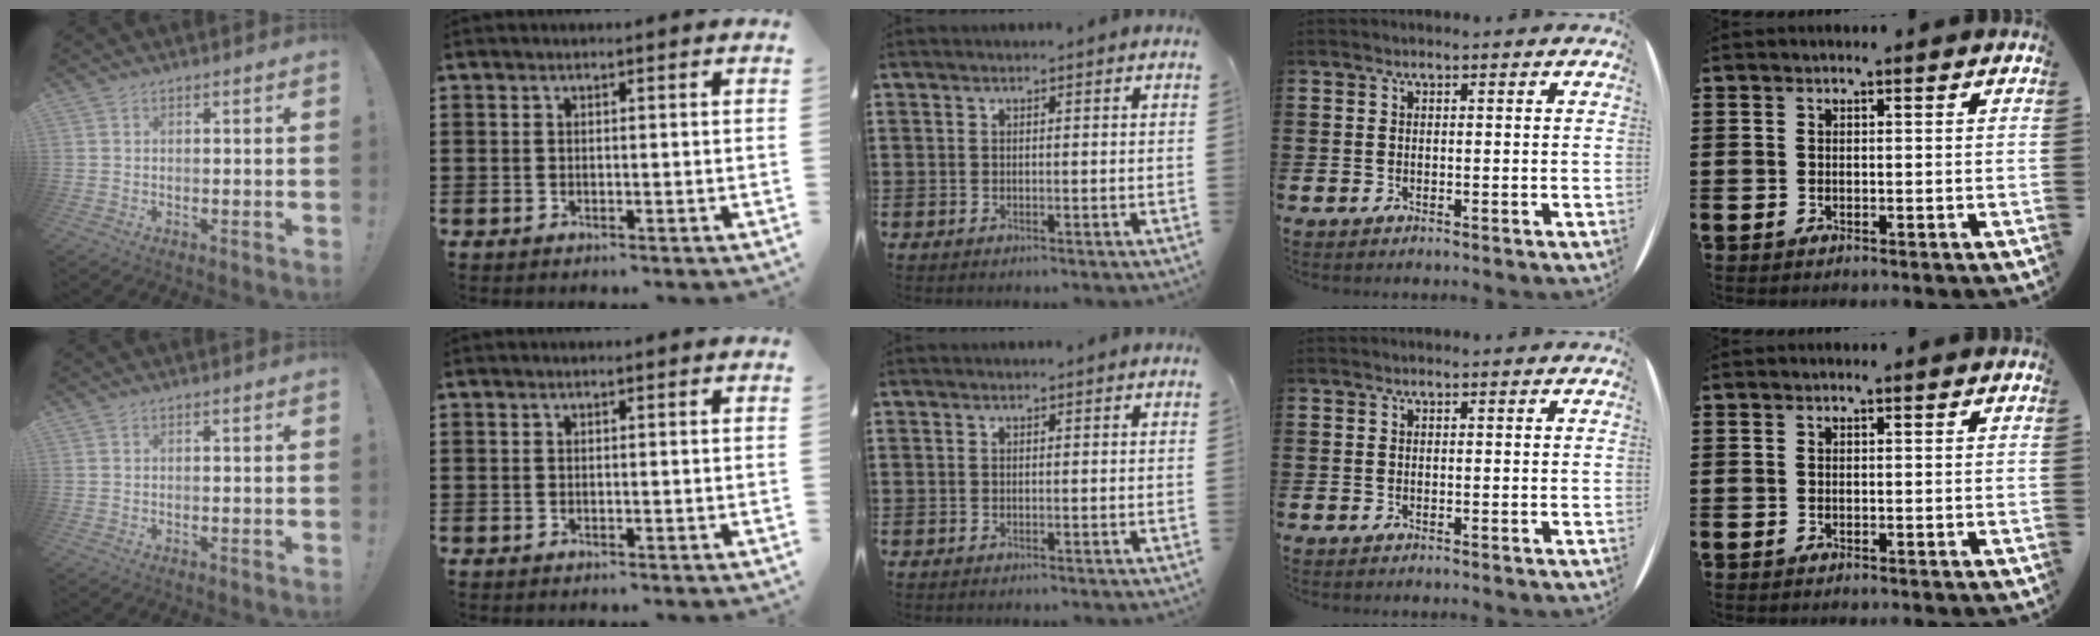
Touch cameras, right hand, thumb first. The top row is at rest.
{}